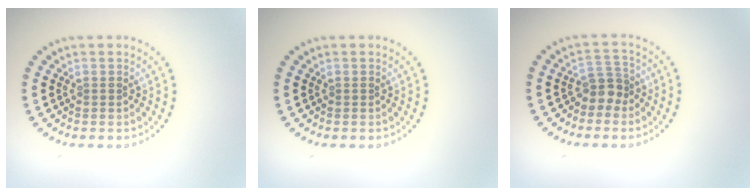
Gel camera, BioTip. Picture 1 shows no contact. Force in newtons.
{"total": 0.0}
{"total": 2.3, "press": 1.8, "slide": 1.5}